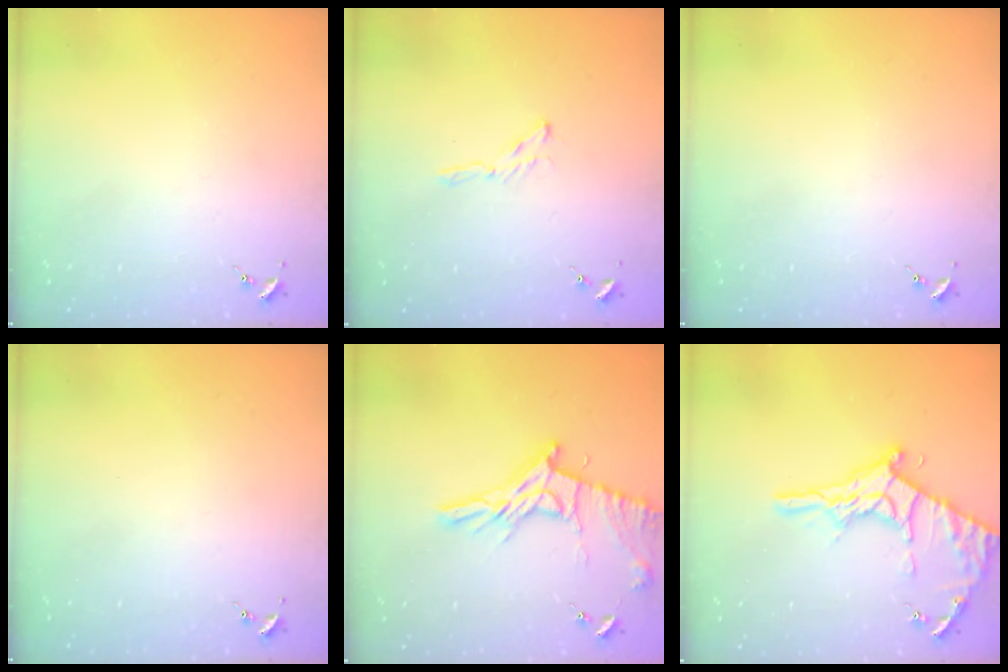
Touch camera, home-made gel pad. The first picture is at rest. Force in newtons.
{"total": 2.9, "press": 2.9, "slide": 0.3}
{"total": 0.0}
{"total": 0.0}
{"total": 15.9, "press": 15.9, "slide": 1.4}
{"total": 21.5, "press": 21.4, "slide": 1.7}